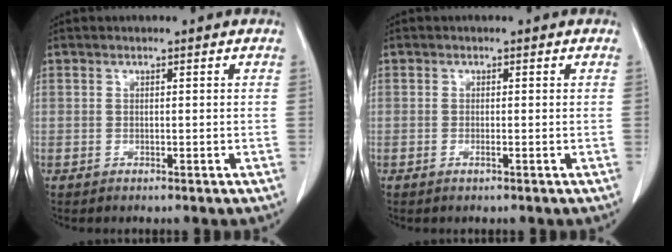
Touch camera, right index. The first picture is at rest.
{"total": 0.6, "force": [-0.3, 0.0, 0.5], "torque": [-0.010, -0.001, -0.004]}